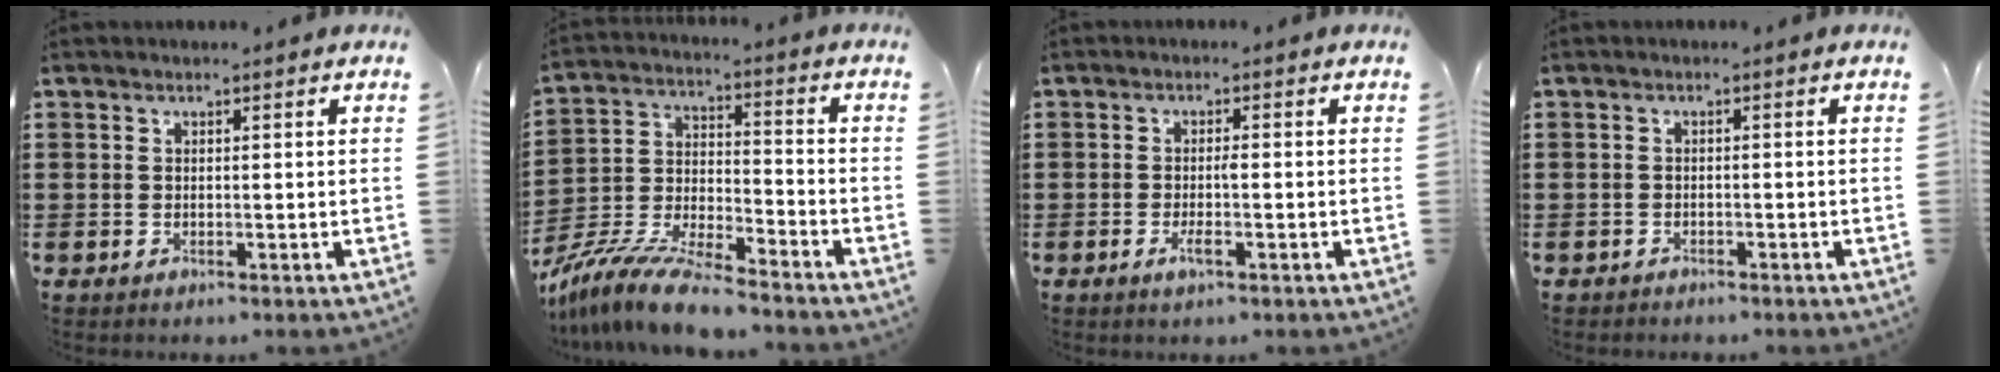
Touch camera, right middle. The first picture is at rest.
{"total": 10.4, "force": [-9.6, 0.8, 4.1], "torque": [-0.084, 0.014, -0.192]}
{"total": 2.1, "force": [-0.7, 0.3, 1.9], "torque": [-0.041, -0.002, -0.015]}
{"total": 1.0, "force": [-1.0, 0.2, -0.1], "torque": [-0.001, 0.003, -0.022]}